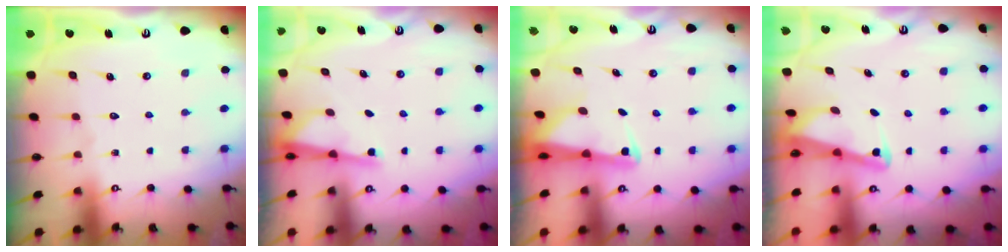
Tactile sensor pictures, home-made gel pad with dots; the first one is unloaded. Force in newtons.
{"total": 2.7, "press": 2.7, "slide": 0.5}
{"total": 2.5, "press": 2.4, "slide": 0.5}
{"total": 2.9, "press": 2.9, "slide": 0.4}